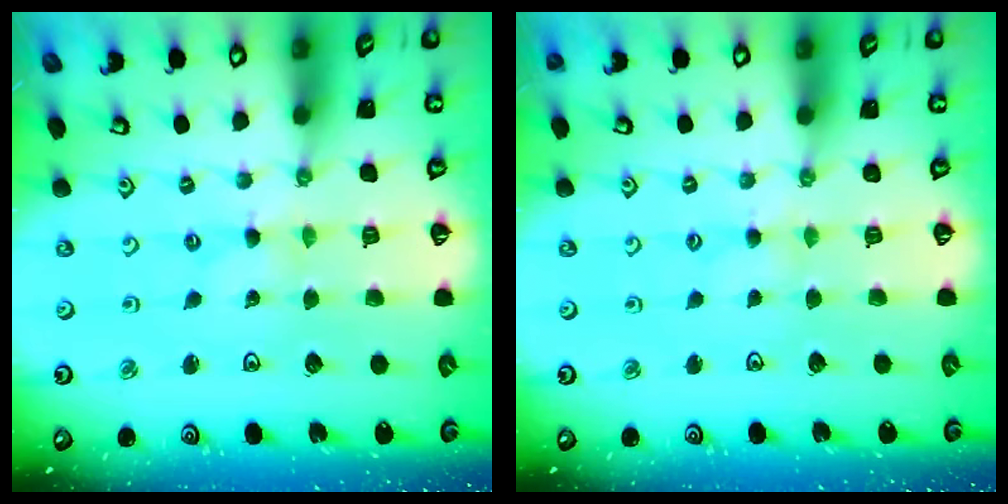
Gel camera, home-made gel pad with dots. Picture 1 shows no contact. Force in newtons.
{"total": 1.7, "press": 1.7, "slide": 0.2}